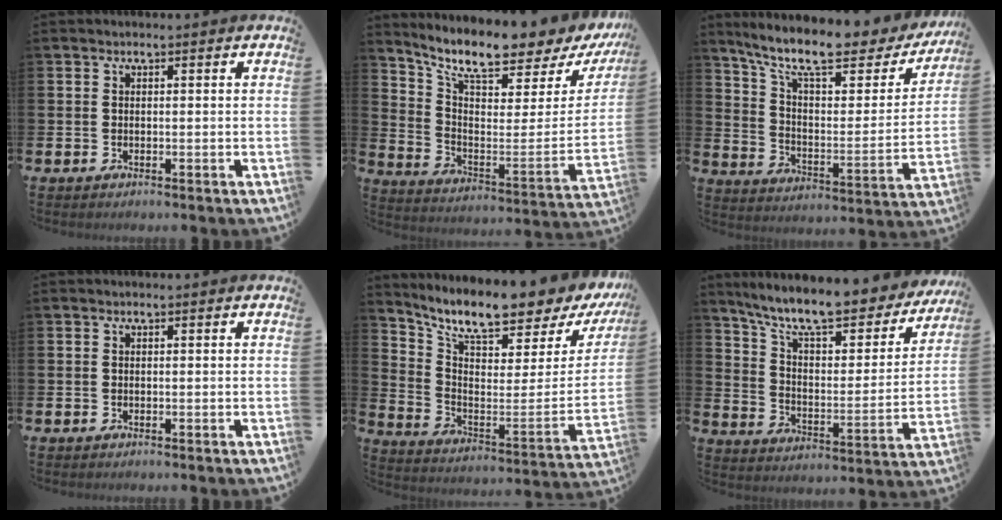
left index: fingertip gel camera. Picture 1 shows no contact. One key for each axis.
{"total": 8.7, "fx": 7.5, "fy": 1.4, "fz": 4.1, "tx": -0.105, "ty": -0.070, "tz": 0.123}
{"total": 11.7, "fx": 9.4, "fy": 3.1, "fz": 6.1, "tx": -0.145, "ty": -0.058, "tz": 0.159}
{"total": 0.0}
{"total": 8.6, "fx": 7.5, "fy": 1.2, "fz": 4.0, "tx": -0.105, "ty": -0.071, "tz": 0.121}
{"total": 10.5, "fx": 9.1, "fy": 2.5, "fz": 4.6, "tx": -0.117, "ty": -0.065, "tz": 0.153}